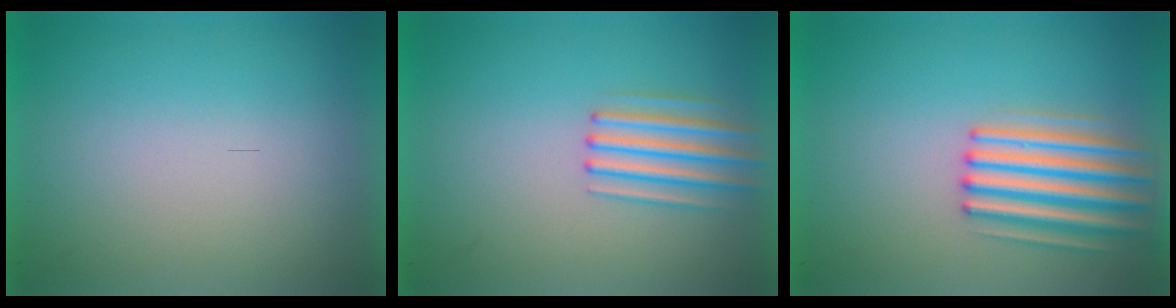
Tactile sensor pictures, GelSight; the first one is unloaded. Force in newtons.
{"total": 2.6}
{"total": 4.7}